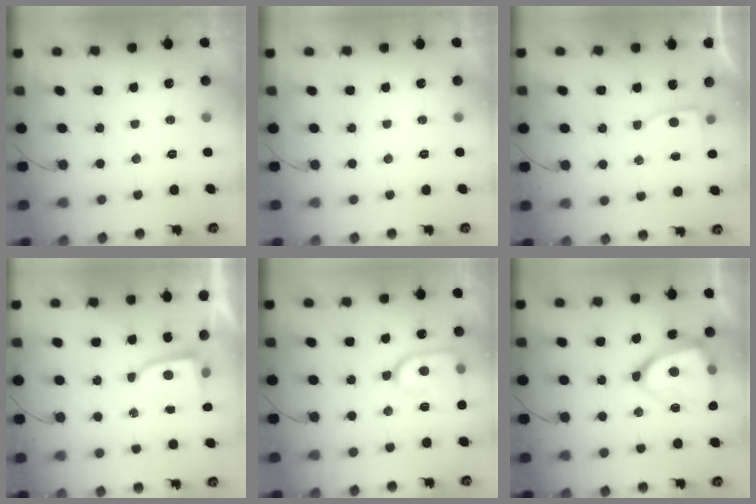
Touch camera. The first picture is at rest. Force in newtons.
{"total": 0.0}
{"total": 3.3, "press": 3.2, "slide": 0.3}
{"total": 3.5, "press": 3.5, "slide": 0.4}
{"total": 14.6, "press": 14.5, "slide": 1.3}
{"total": 18.2, "press": 18.1, "slide": 1.7}